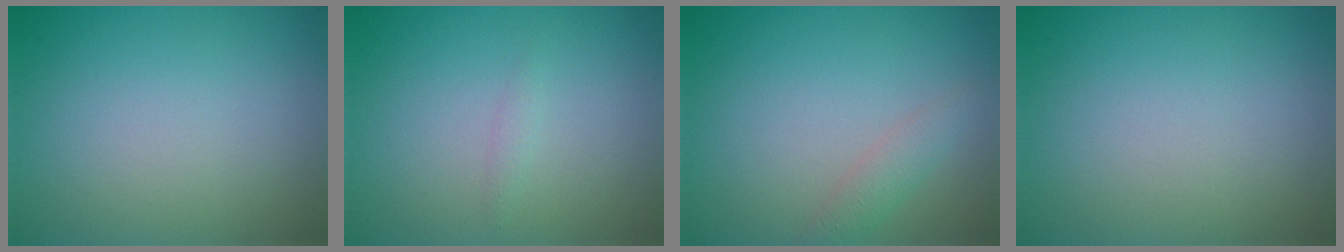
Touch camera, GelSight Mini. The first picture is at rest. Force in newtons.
{"total": 0.6, "press": 0.6, "slide": 0.0}
{"total": 1.5, "press": 1.5, "slide": 0.0}
{"total": 0.0}